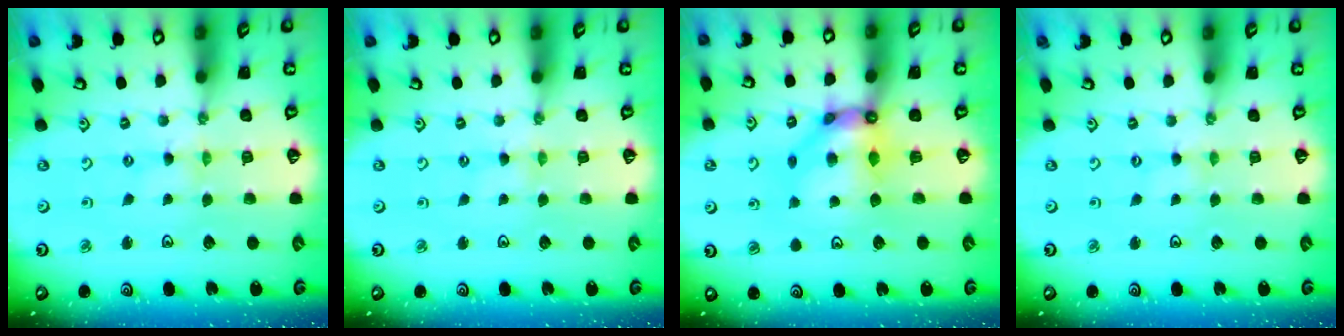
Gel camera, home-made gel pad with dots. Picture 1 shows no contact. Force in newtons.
{"total": 1.1, "press": 1.1, "slide": 0.2}
{"total": 10.7, "press": 10.7, "slide": 1.1}
{"total": 0.0}